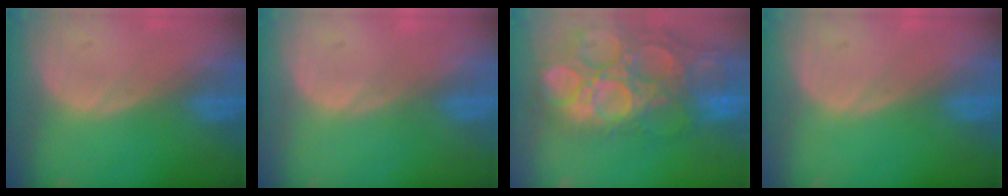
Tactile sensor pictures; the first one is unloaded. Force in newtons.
{"total": 0.6, "press": 0.1, "slide": 0.6}
{"total": 15.7, "press": 12.9, "slide": 8.9}
{"total": 0.0}